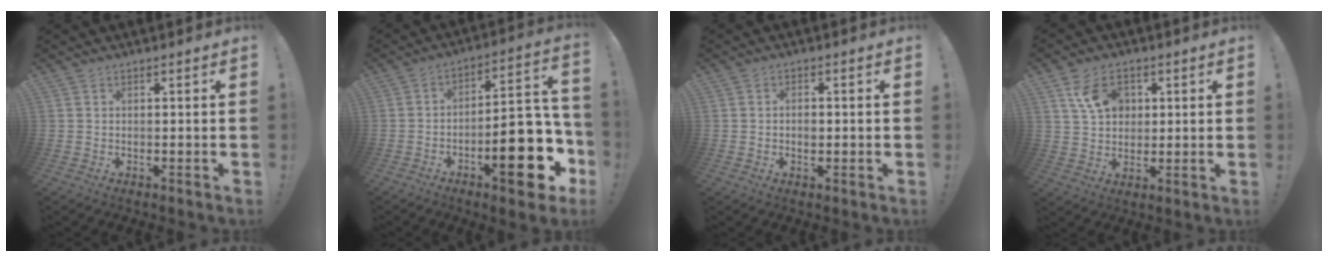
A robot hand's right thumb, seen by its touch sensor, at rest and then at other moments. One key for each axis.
{"total": 20.7, "fx": -8.1, "fy": 7.4, "fz": 17.5, "tx": -0.214, "ty": 0.047, "tz": -0.121}
{"total": 2.1, "fx": -0.6, "fy": 1.5, "fz": 1.4, "tx": -0.009, "ty": -0.001, "tz": -0.013}
{"total": 9.9, "fx": 4.0, "fy": 7.3, "fz": 5.3, "tx": -0.084, "ty": -0.003, "tz": 0.080}